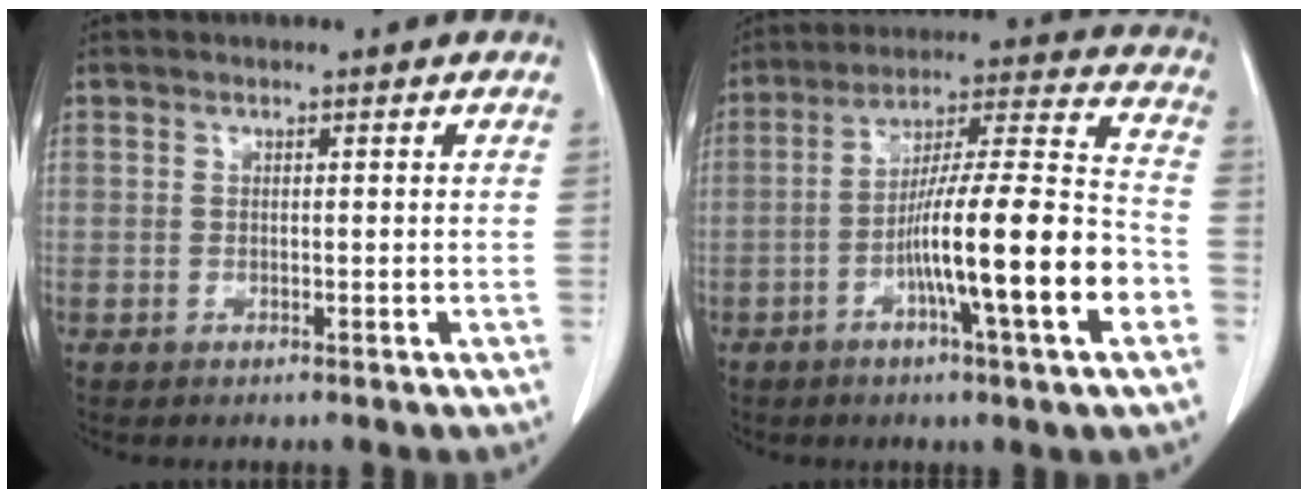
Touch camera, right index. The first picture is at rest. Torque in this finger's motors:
{"motor_torque": [2.14, 0.00, 1.05, 0.21]}